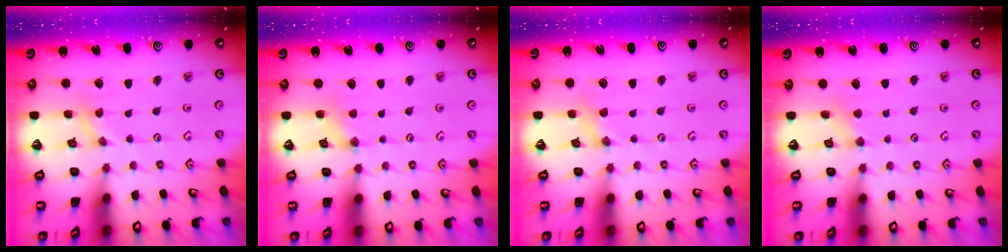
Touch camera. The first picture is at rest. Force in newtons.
{"total": 2.6, "press": 2.5, "slide": 0.4}
{"total": 1.5, "press": 1.4, "slide": 0.2}
{"total": 2.8, "press": 2.7, "slide": 0.5}